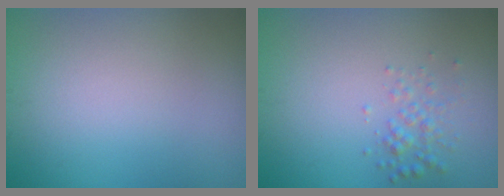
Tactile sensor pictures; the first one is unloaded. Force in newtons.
{"total": 1.7, "press": 1.7, "slide": 0.1}